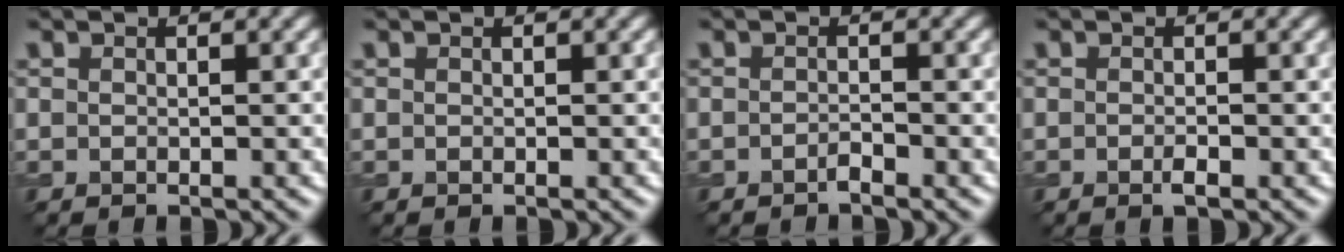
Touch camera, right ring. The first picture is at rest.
{"total": 0.0}
{"total": 0.8, "force": [-0.7, 0.1, 0.5], "torque": [-0.008, 0.003, -0.014]}
{"total": 0.9, "force": [-0.4, 0.2, 0.8], "torque": [-0.015, -0.001, -0.008]}